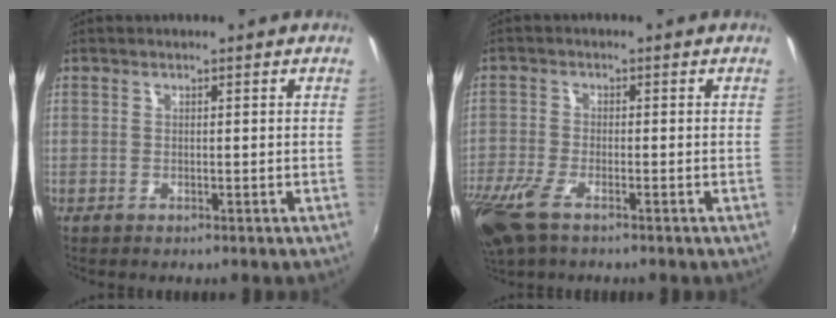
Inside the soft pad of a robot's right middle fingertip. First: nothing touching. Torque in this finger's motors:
{"motor_torque": [1.04, -1.10, 0.21, 0.16]}